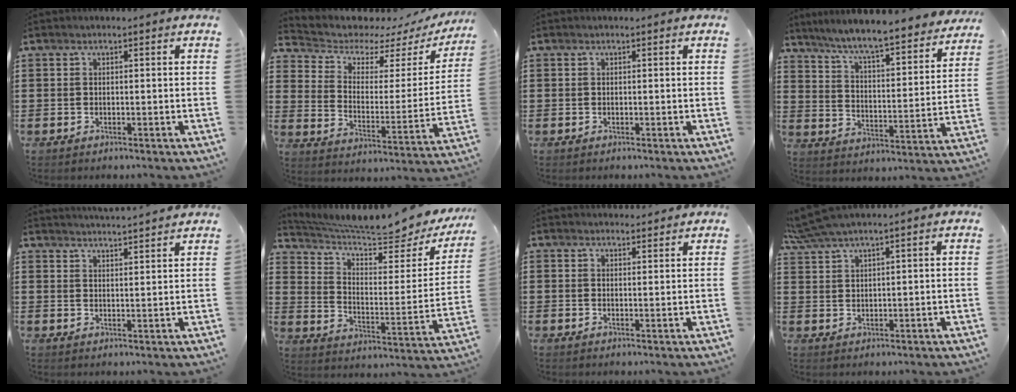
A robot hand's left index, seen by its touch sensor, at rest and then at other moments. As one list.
[{"total": 4.8, "force": [4.1, 2.0, 1.5], "torque": [-0.057, -0.031, 0.065]}, {"total": 0.0}, {"total": 6.5, "force": [5.9, -0.4, 2.7], "torque": [-0.078, -0.048, 0.094]}, {"total": 3.0, "force": [3.0, -0.6, 0.0], "torque": [-0.009, -0.016, 0.054]}, {"total": 7.5, "force": [6.7, 0.3, 3.3], "torque": [-0.089, -0.053, 0.107]}, {"total": 1.7, "force": [1.7, 0.3, 0.1], "torque": [-0.005, 0.003, 0.033]}, {"total": 3.5, "force": [2.8, 0.1, 2.1], "torque": [-0.051, -0.001, 0.051]}]